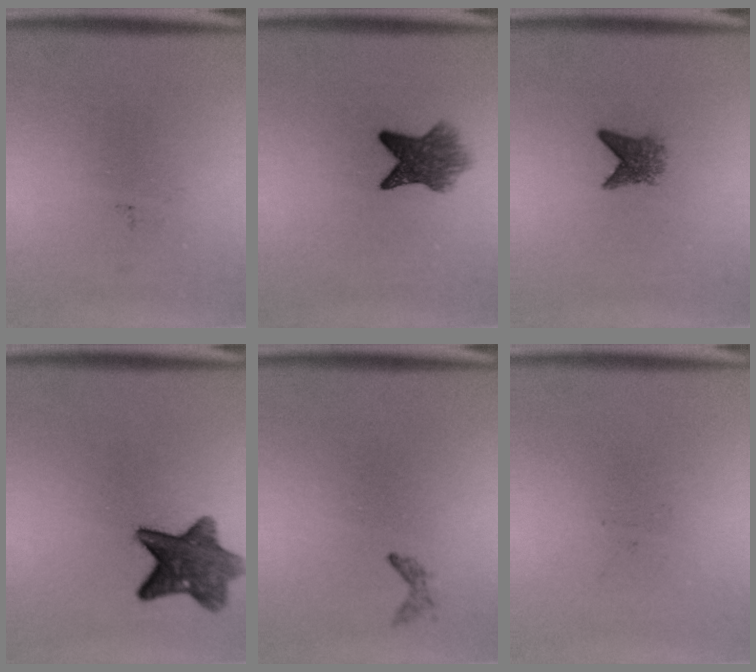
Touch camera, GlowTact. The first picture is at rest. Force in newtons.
{"total": 5.9}
{"total": 2.6}
{"total": 8.3}
{"total": 0.7}
{"total": 0.0}